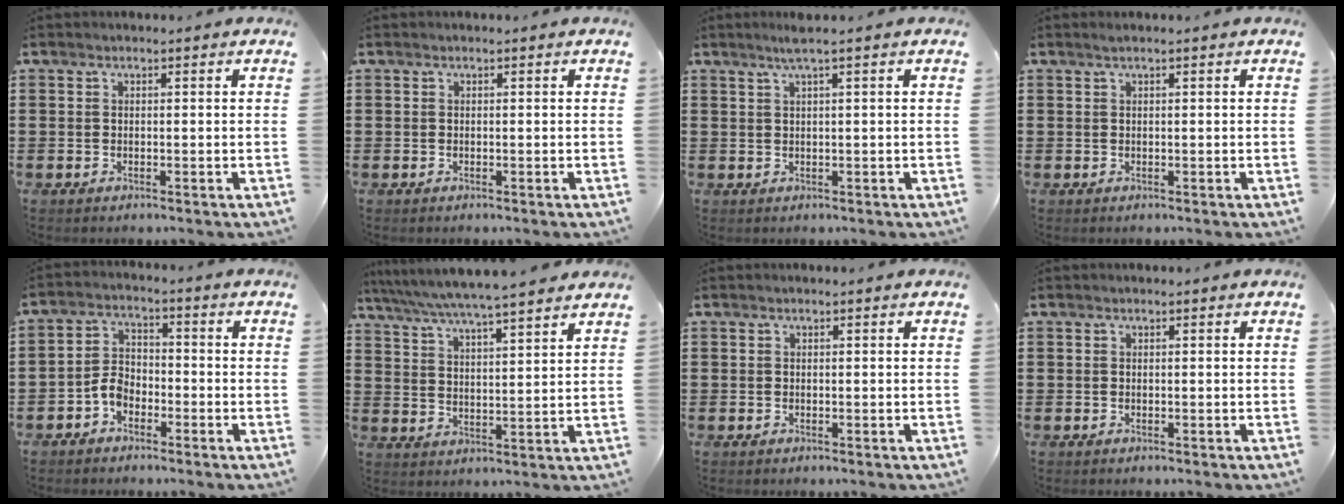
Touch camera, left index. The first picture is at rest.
{"total": 0.0}
{"total": 2.1, "force": [1.2, -0.3, 1.7], "torque": [-0.035, 0.000, 0.021]}
{"total": 0.6, "force": [0.3, -0.1, 0.5], "torque": [-0.007, -0.001, 0.007]}
{"total": 4.2, "force": [-2.4, 2.7, 2.1], "torque": [-0.058, 0.006, -0.053]}
{"total": 5.5, "force": [5.1, -0.5, 2.1], "torque": [-0.062, -0.031, 0.085]}
{"total": 0.0}
{"total": 0.0}